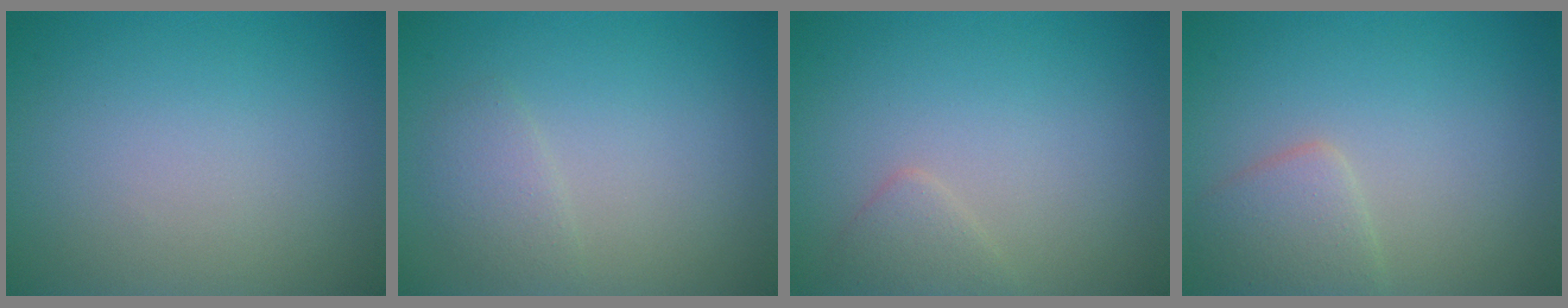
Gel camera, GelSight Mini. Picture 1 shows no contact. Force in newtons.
{"total": 1.5, "press": 1.5, "slide": 0.1}
{"total": 1.3, "press": 1.3, "slide": 0.1}
{"total": 2.5, "press": 2.5, "slide": 0.1}